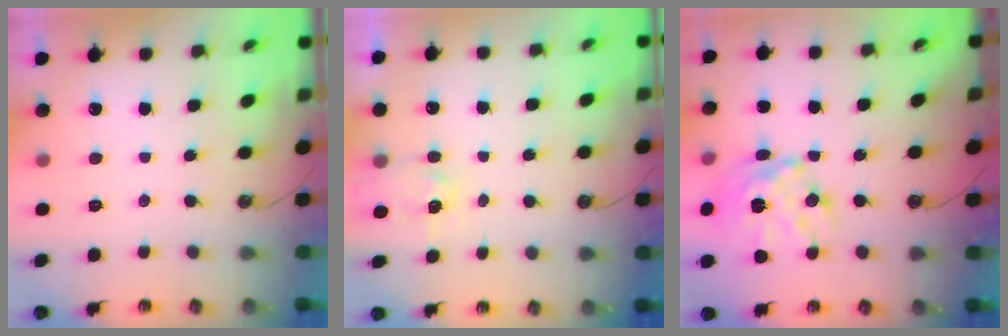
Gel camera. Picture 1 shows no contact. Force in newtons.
{"total": 3.5, "press": 3.4, "slide": 0.5}
{"total": 17.4, "press": 17.3, "slide": 1.4}